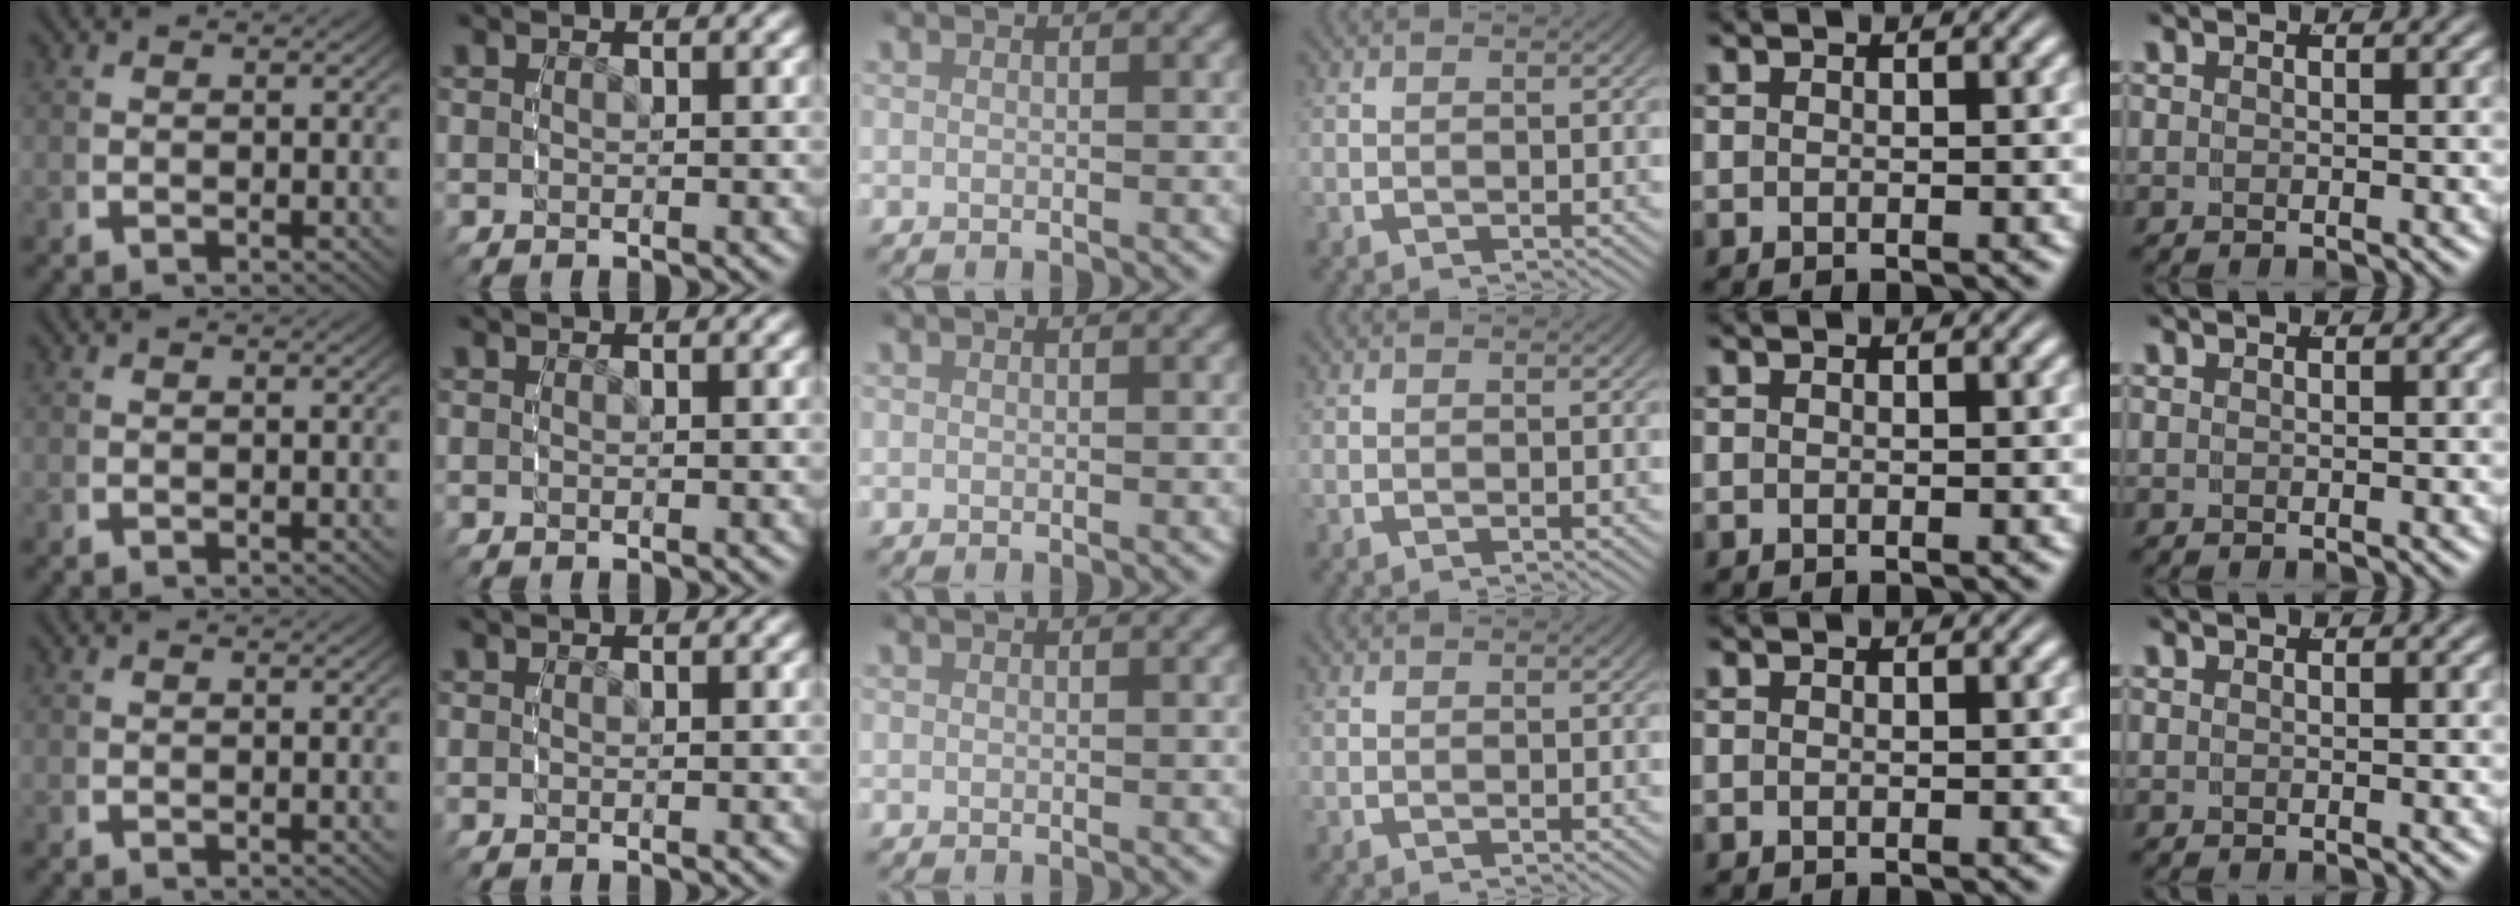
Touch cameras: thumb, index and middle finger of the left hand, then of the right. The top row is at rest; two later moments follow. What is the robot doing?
{"motion": "reach", "object": "scarf"}